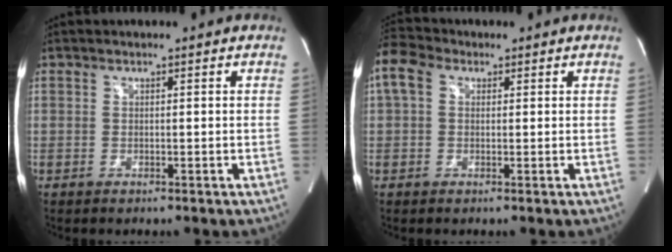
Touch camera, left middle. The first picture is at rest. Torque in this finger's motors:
{"motor_torque": [0.37, -0.61, 0.34, 0.09]}